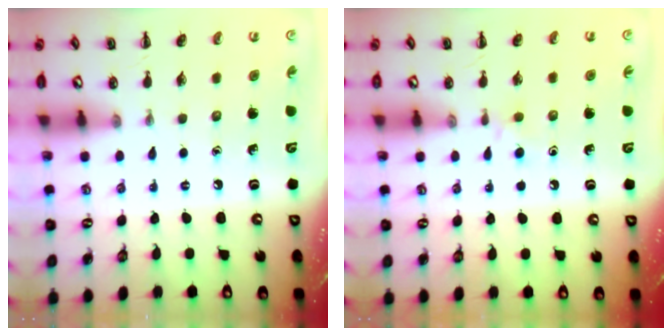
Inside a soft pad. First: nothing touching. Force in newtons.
{"total": 2.8, "press": 2.6, "slide": 1.1}